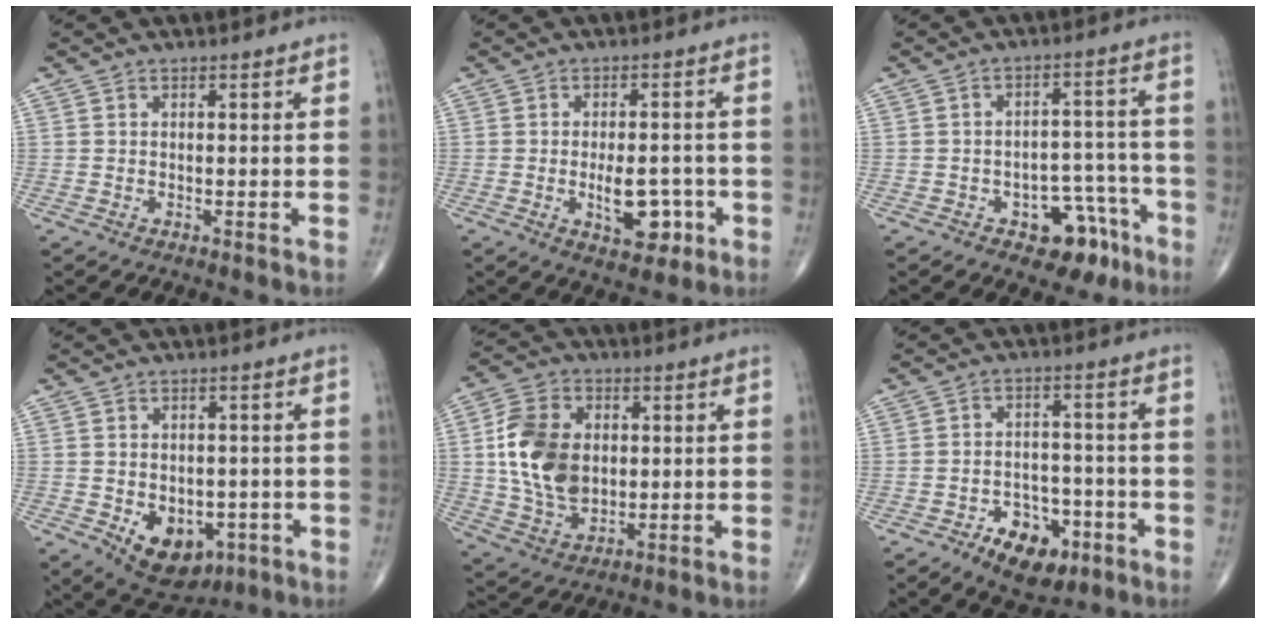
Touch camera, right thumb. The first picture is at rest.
{"total": 9.1, "force": [-2.3, 4.3, 7.7], "torque": [-0.113, 0.002, -0.026]}
{"total": 9.8, "force": [-5.5, 5.9, 5.6], "torque": [-0.032, 0.051, -0.068]}
{"total": 10.7, "force": [-3.8, 7.3, 6.8], "torque": [-0.074, 0.006, -0.039]}
{"total": 14.6, "force": [1.3, 10.4, 10.3], "torque": [-0.174, 0.000, 0.027]}
{"total": 10.1, "force": [-5.2, 6.3, 6.0], "torque": [-0.057, 0.035, -0.071]}